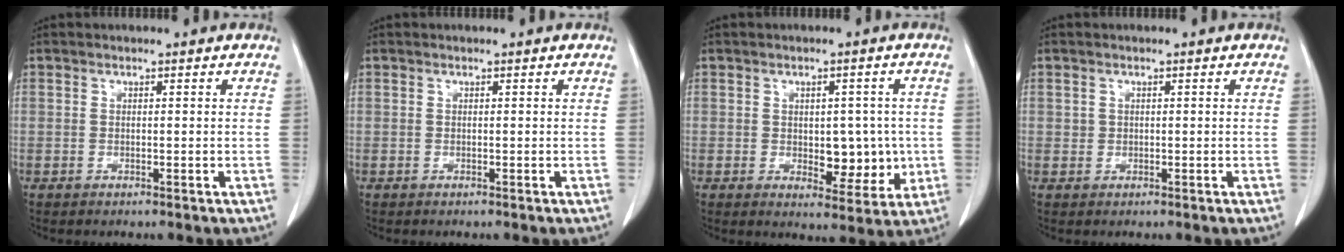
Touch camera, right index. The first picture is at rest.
{"total": 0.0}
{"total": 7.0, "force": [-0.6, 3.9, 5.8], "torque": [-0.063, 0.002, 0.003]}
{"total": 0.8, "force": [0.1, 0.8, 0.2], "torque": [0.001, 0.003, 0.002]}